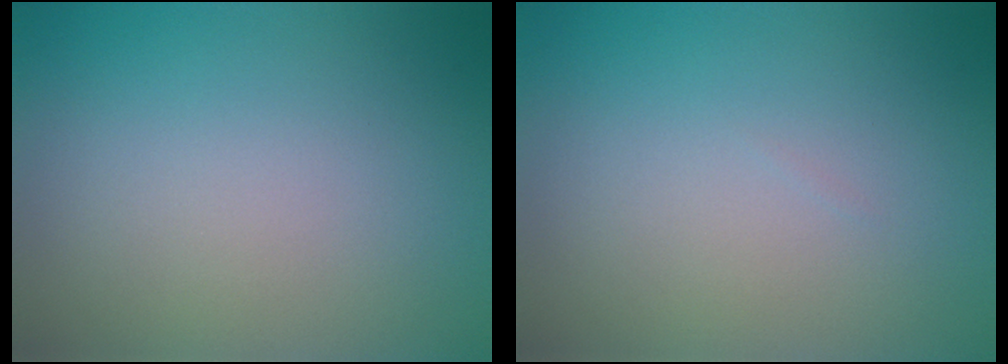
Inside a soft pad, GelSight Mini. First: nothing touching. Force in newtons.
{"total": 0.0}